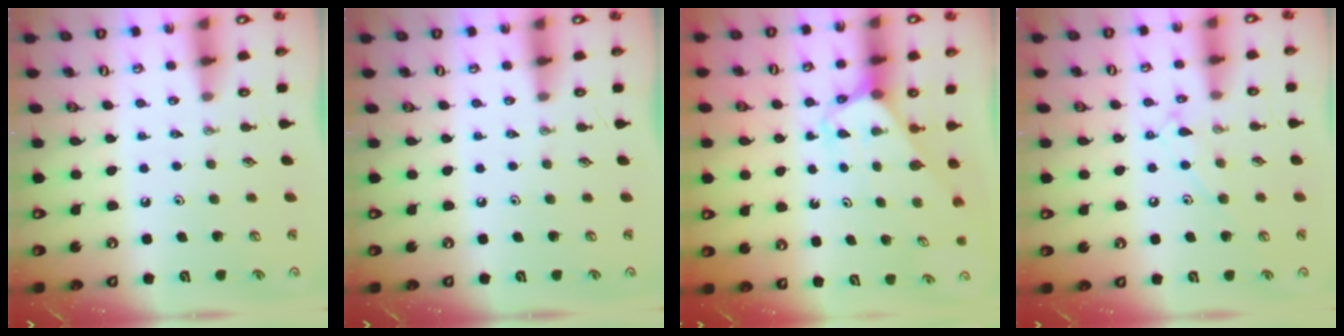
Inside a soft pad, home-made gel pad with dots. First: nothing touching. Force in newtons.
{"total": 0.0}
{"total": 3.3, "press": 3.3, "slide": 0.2}
{"total": 9.4, "press": 9.4, "slide": 0.8}